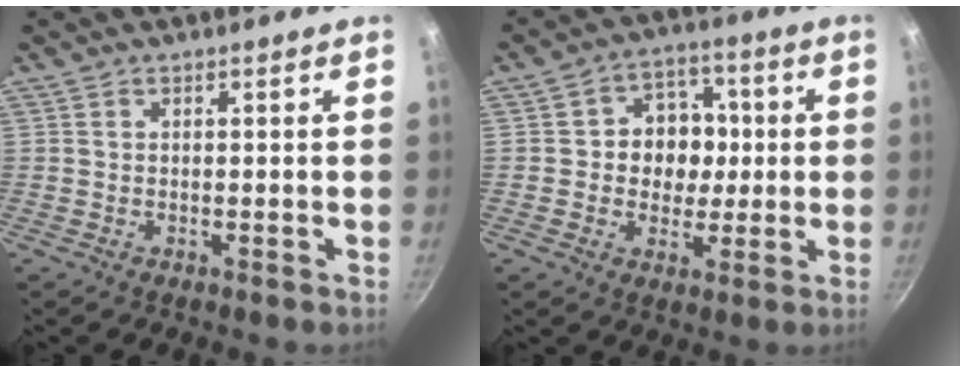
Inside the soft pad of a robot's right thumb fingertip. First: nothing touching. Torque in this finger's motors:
{"motor_torque": [-0.30, 0.54, 0.40, 0.34, 0.13]}